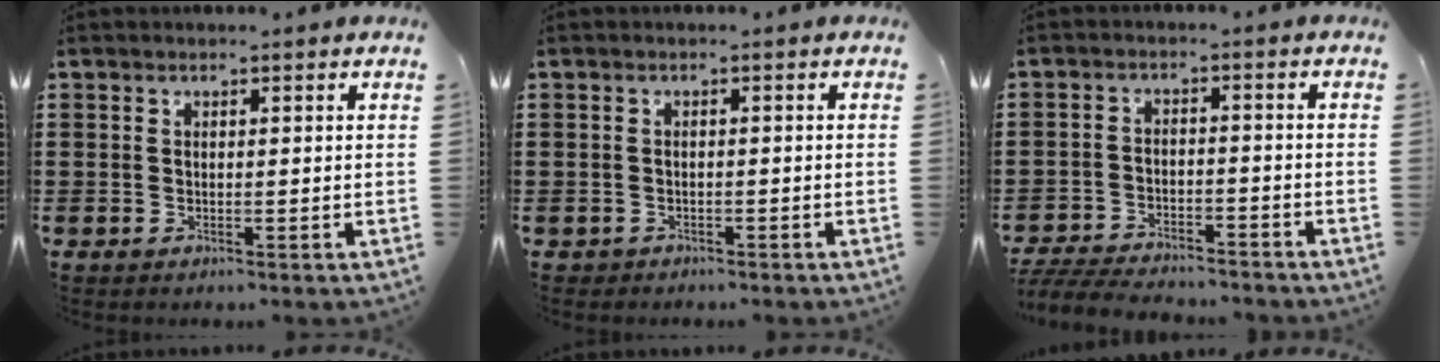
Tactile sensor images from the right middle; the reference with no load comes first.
{"total": 0.7, "force": [-0.6, 0.3, -0.1], "torque": [0.000, 0.002, -0.016]}
{"total": 5.2, "force": [-5.0, 0.7, 1.0], "torque": [-0.025, 0.003, -0.103]}